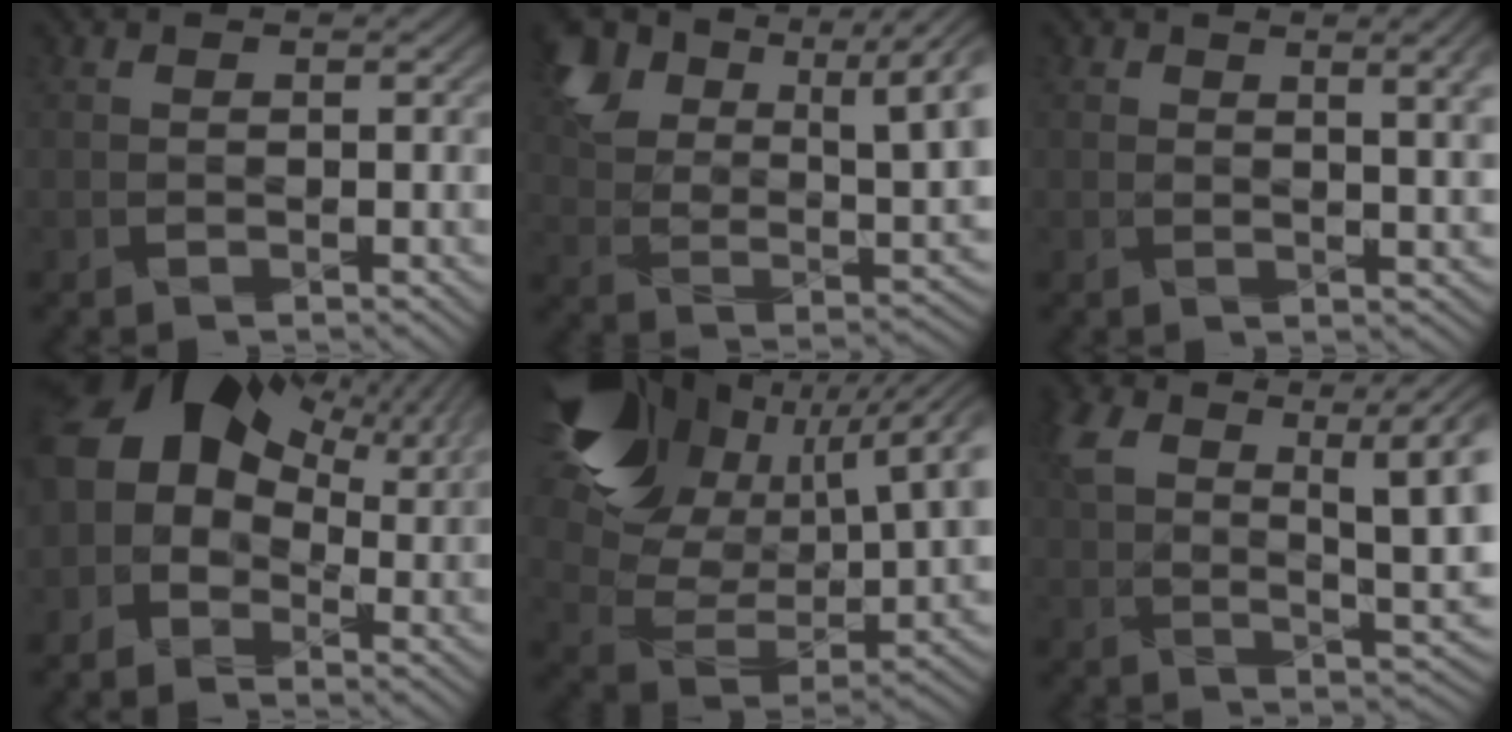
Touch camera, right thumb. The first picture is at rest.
{"total": 13.6, "force": [8.2, 6.8, 8.5], "torque": [-0.187, 0.017, 0.151]}
{"total": 4.3, "force": [2.0, 1.2, 3.6], "torque": [-0.047, 0.004, 0.028]}
{"total": 14.0, "force": [3.6, 9.8, 9.4], "torque": [-0.209, 0.003, 0.070]}
{"total": 18.6, "force": [8.6, 10.9, 12.4], "torque": [-0.268, 0.027, 0.161]}
{"total": 13.4, "force": [5.0, 5.5, 11.1], "torque": [-0.216, 0.000, 0.088]}